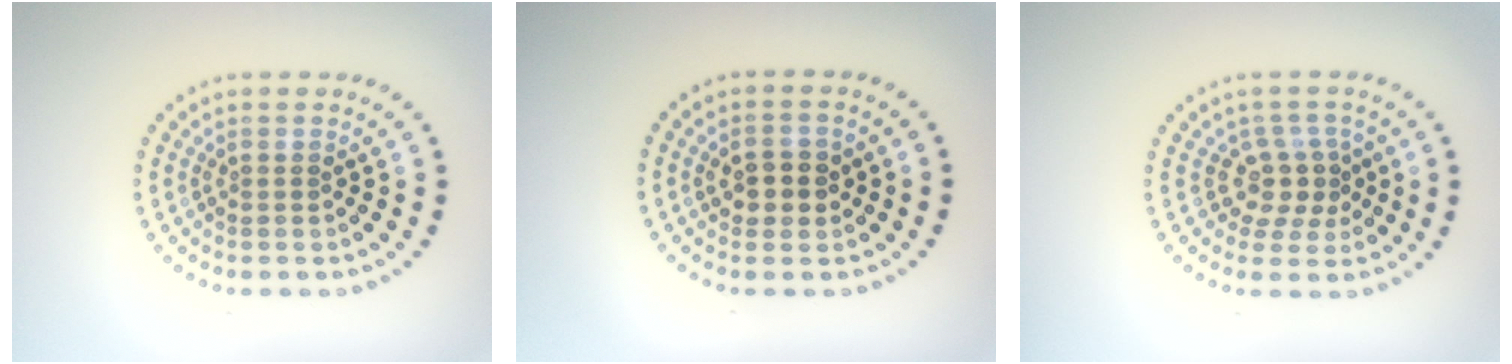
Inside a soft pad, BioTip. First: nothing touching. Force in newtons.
{"total": 2.6, "press": 2.6, "slide": 0.4}
{"total": 3.1, "press": 2.3, "slide": 2.0}